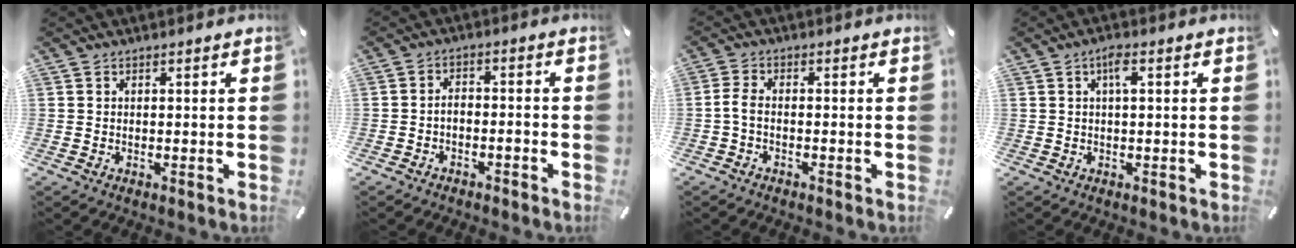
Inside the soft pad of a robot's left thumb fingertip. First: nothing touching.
{"total": 2.9, "force": [-2.1, 1.3, 1.4], "torque": [-0.024, 0.013, -0.042]}
{"total": 2.6, "force": [-1.2, 0.8, 2.1], "torque": [-0.052, 0.001, -0.026]}
{"total": 3.1, "force": [0.8, 0.8, 2.9], "torque": [-0.058, 0.007, 0.012]}